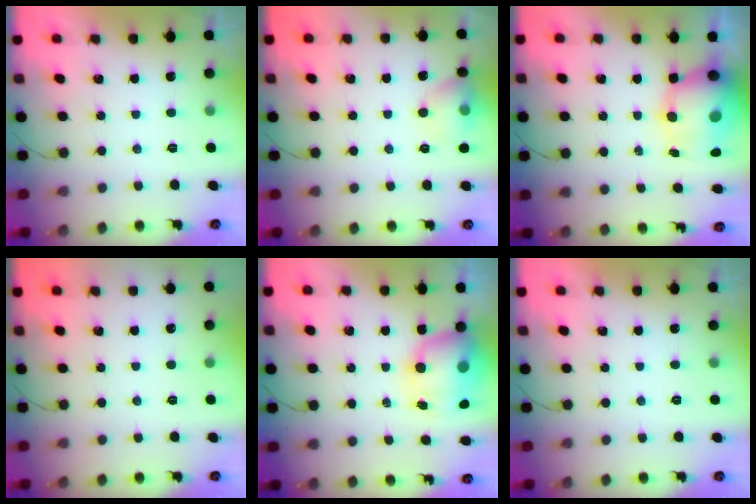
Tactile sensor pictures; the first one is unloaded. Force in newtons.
{"total": 8.7, "press": 8.5, "slide": 1.4}
{"total": 11.9, "press": 11.5, "slide": 3.0}
{"total": 0.0}
{"total": 11.8, "press": 11.4, "slide": 2.9}
{"total": 0.0}